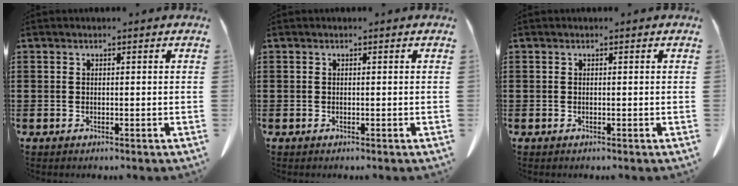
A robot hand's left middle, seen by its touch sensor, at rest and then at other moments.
{"total": 0.0}
{"total": 0.0}